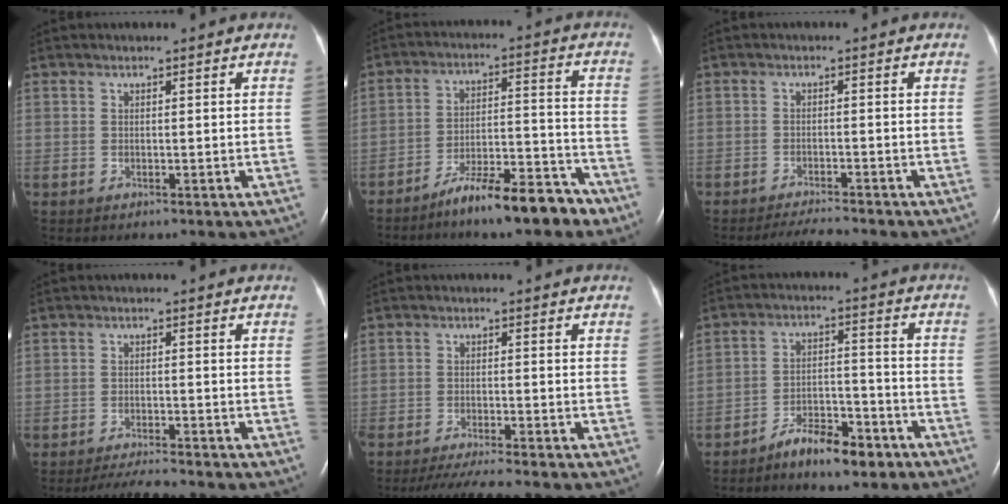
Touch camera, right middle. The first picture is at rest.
{"total": 11.0, "force": [-8.5, 2.1, 6.6], "torque": [-0.101, 0.017, -0.140]}
{"total": 3.5, "force": [-3.4, -0.4, 0.9], "torque": [-0.022, -0.016, -0.055]}
{"total": 4.2, "force": [-4.0, -0.5, 1.3], "torque": [-0.026, -0.018, -0.068]}
{"total": 6.9, "force": [-6.0, -0.7, 3.2], "torque": [-0.044, -0.023, -0.100]}
{"total": 7.6, "force": [-5.8, 2.4, 4.2], "torque": [-0.071, 0.009, -0.098]}